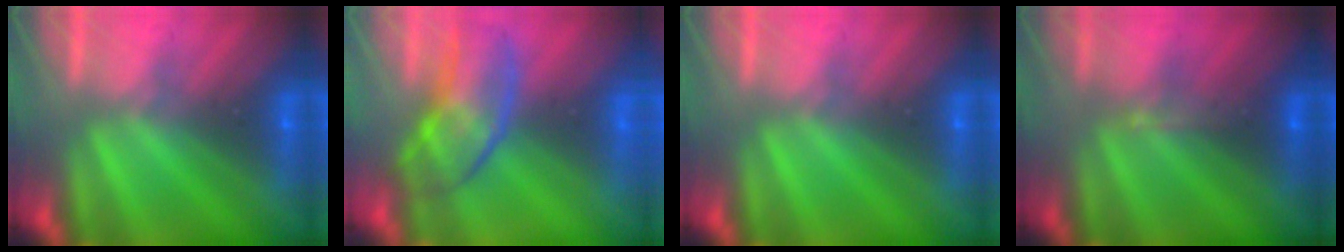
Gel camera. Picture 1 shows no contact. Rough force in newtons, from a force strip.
{"total": 2.8}
{"total": 0.0}
{"total": 3.1}